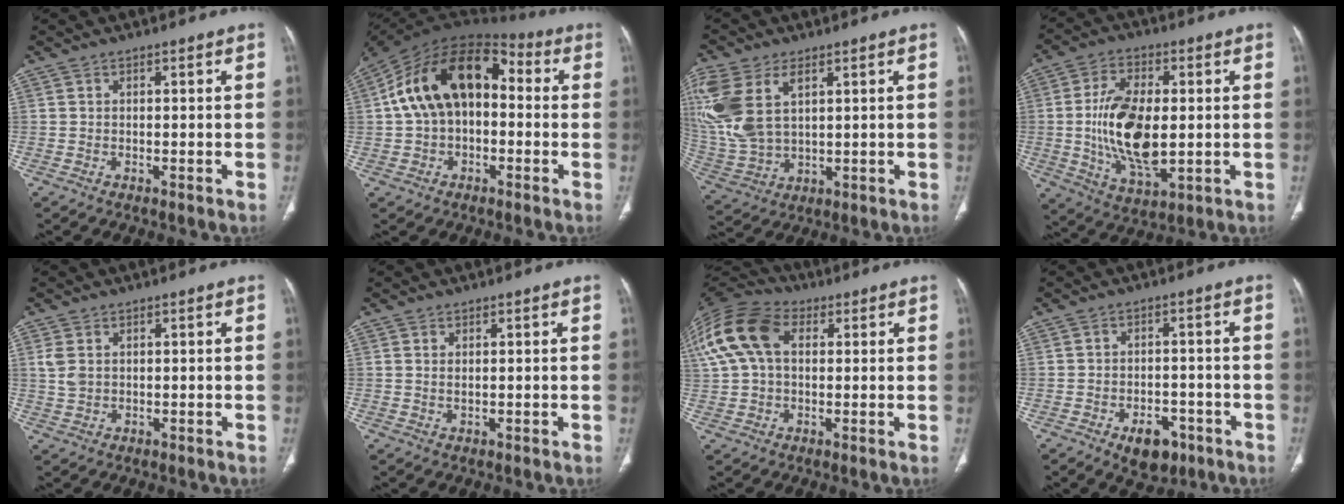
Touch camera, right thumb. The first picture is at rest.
{"total": 18.3, "force": [1.4, 11.7, 14.0], "torque": [-0.230, 0.050, 0.013]}
{"total": 17.8, "force": [6.2, 10.5, 12.9], "torque": [-0.319, -0.010, 0.129]}
{"total": 15.8, "force": [-0.3, 8.0, 13.6], "torque": [-0.249, -0.012, 0.001]}
{"total": 3.3, "force": [0.9, 2.3, 2.2], "torque": [-0.051, 0.001, 0.027]}
{"total": 1.0, "force": [0.5, 0.4, 0.8], "torque": [-0.018, -0.002, 0.012]}
{"total": 17.1, "force": [4.4, 11.3, 12.0], "torque": [-0.267, 0.035, 0.076]}
{"total": 7.1, "force": [-3.7, 4.4, 4.1], "torque": [-0.035, 0.018, -0.049]}